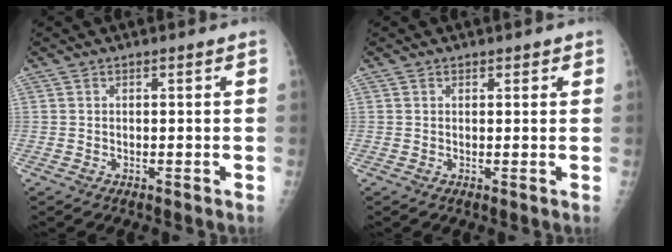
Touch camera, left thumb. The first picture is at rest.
{"total": 1.1, "force": [0.8, 0.7, 0.3], "torque": [0.009, -0.004, 0.006]}